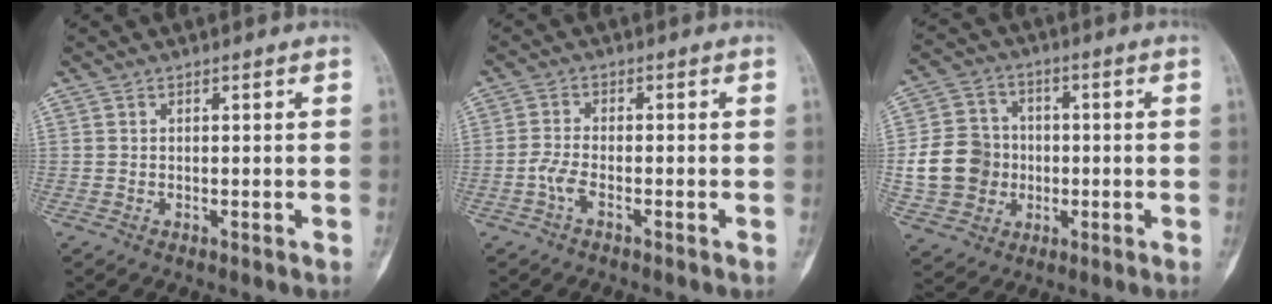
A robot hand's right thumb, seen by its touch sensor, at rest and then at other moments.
{"total": 3.0, "force": [-1.5, 1.1, 2.3], "torque": [-0.054, 0.010, -0.033]}
{"total": 12.2, "force": [-1.2, 11.0, 5.2], "torque": [-0.075, 0.015, -0.021]}